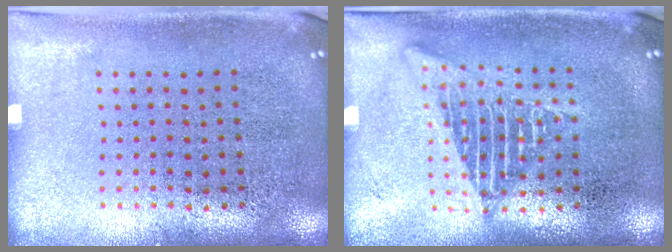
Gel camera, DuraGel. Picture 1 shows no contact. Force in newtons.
{"total": 2.7, "press": 2.7, "slide": 0.3}